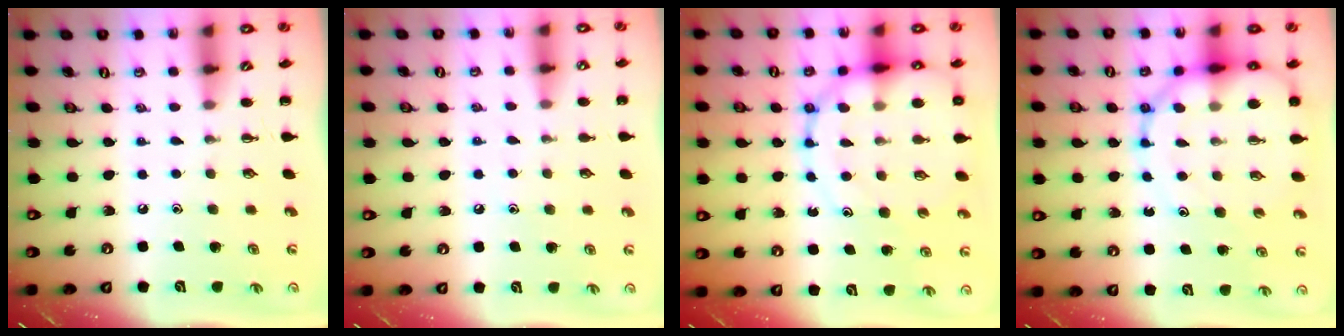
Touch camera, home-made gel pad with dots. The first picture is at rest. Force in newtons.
{"total": 4.8, "press": 4.6, "slide": 1.4}
{"total": 17.1, "press": 16.8, "slide": 3.2}
{"total": 14.7, "press": 14.3, "slide": 3.3}